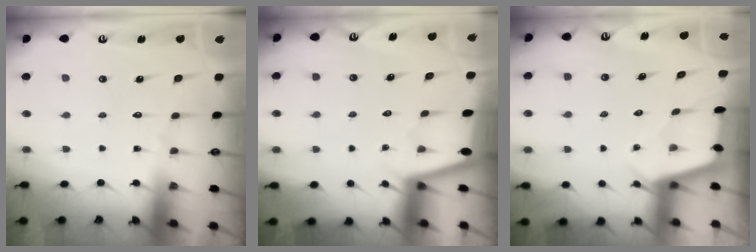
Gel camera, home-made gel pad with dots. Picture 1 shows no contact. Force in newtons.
{"total": 1.3, "press": 1.3, "slide": 0.2}
{"total": 2.4, "press": 2.4, "slide": 0.3}